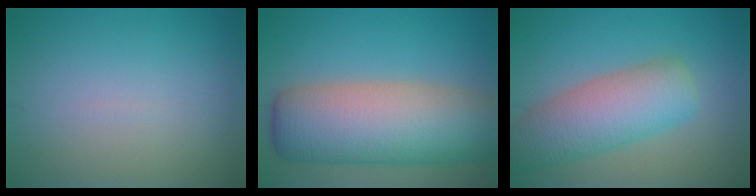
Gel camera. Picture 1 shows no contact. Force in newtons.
{"total": 11.7, "press": 11.7, "slide": 0.6}
{"total": 6.8, "press": 6.8, "slide": 0.5}